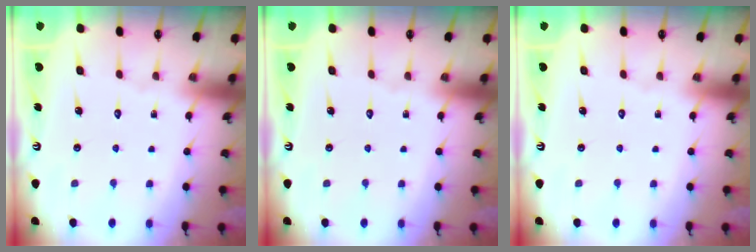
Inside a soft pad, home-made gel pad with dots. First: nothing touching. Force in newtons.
{"total": 0.0}
{"total": 0.0}